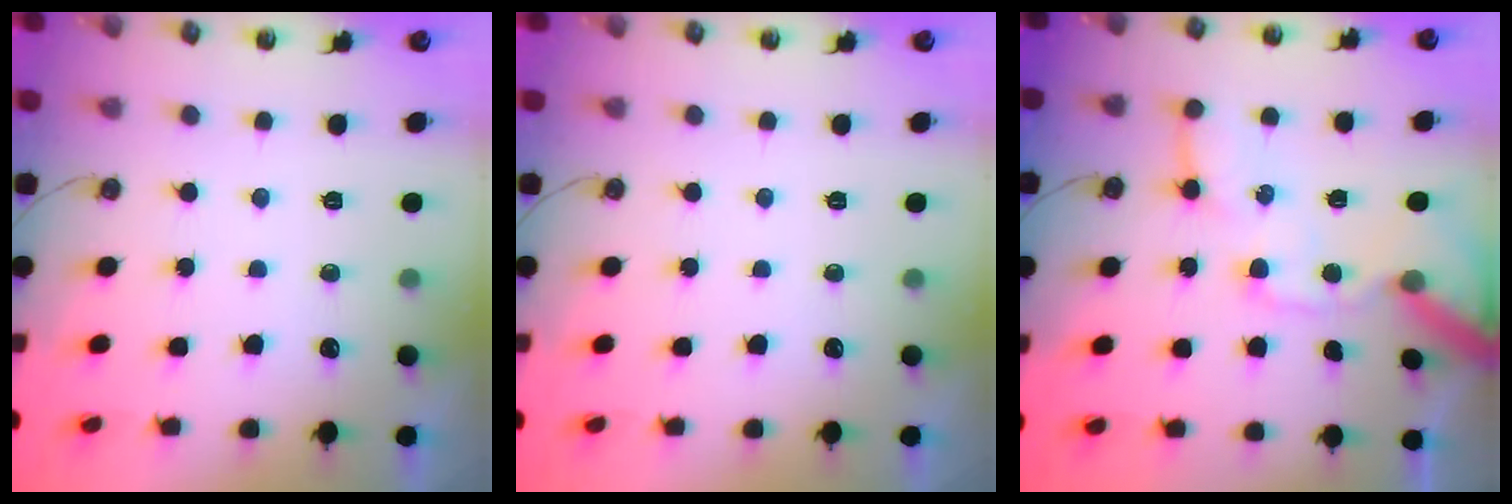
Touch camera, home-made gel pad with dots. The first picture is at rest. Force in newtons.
{"total": 0.0}
{"total": 16.9, "press": 16.8, "slide": 2.3}